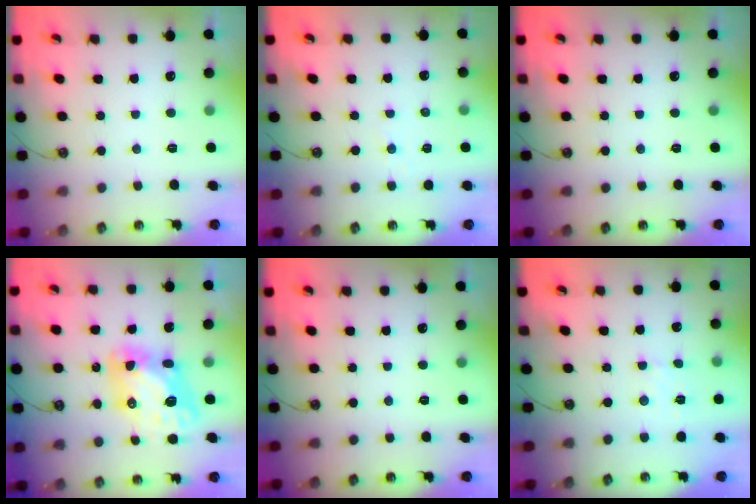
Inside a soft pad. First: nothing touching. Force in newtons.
{"total": 2.9, "press": 2.9, "slide": 0.3}
{"total": 0.0}
{"total": 10.0, "press": 9.9, "slide": 1.2}
{"total": 0.0}
{"total": 2.8, "press": 2.8, "slide": 0.5}